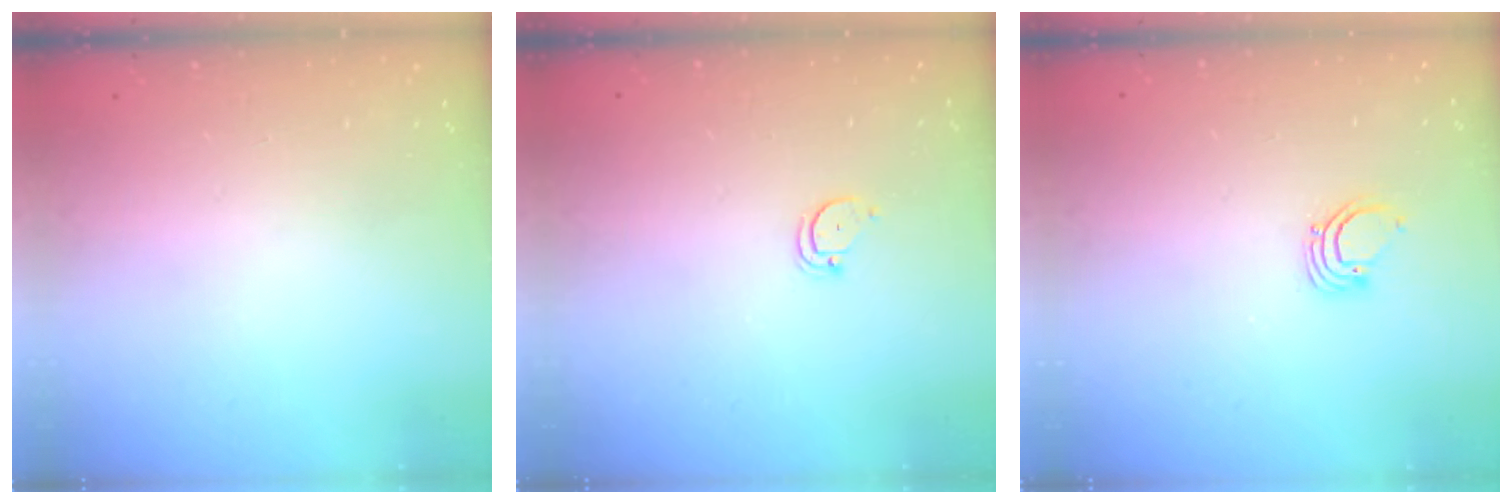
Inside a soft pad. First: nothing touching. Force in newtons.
{"total": 2.6, "press": 2.6, "slide": 0.1}
{"total": 2.7, "press": 2.7, "slide": 0.1}